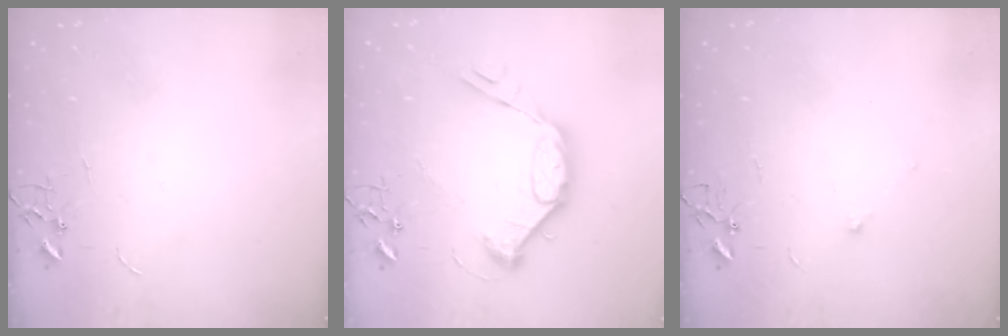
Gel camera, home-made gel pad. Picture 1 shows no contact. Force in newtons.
{"total": 12.8, "press": 12.8, "slide": 0.3}
{"total": 5.6, "press": 5.2, "slide": 2.0}